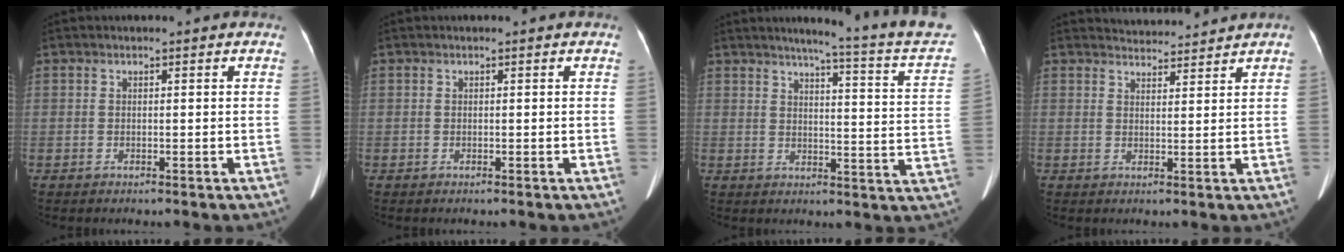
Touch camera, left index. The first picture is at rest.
{"total": 0.0}
{"total": 18.7, "force": [16.5, -1.2, 8.6], "torque": [-0.116, -0.072, 0.180]}
{"total": 4.2, "force": [4.1, -0.2, -0.3], "torque": [-0.007, 0.009, 0.064]}